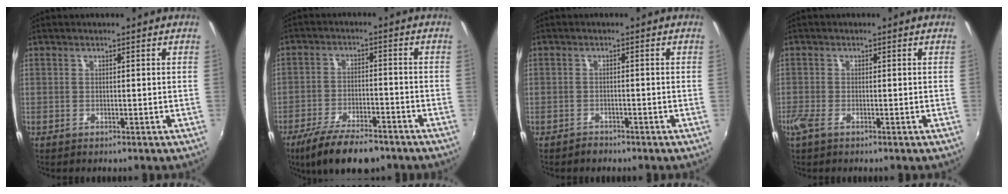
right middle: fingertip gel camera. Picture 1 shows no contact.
{"total": 12.3, "force": [-9.4, 3.9, 6.9], "torque": [-0.150, -0.025, -0.158]}
{"total": 1.6, "force": [-1.3, 0.9, -0.2], "torque": [-0.001, 0.004, -0.023]}
{"total": 2.1, "force": [-1.5, 0.4, 1.4], "torque": [-0.034, -0.008, -0.032]}